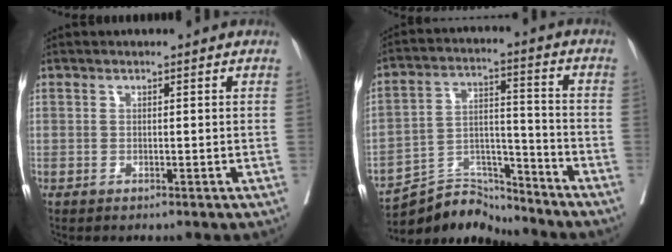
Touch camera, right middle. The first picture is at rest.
{"total": 9.6, "force": [-9.6, 1.1, -0.2], "torque": [0.008, 0.035, -0.175]}